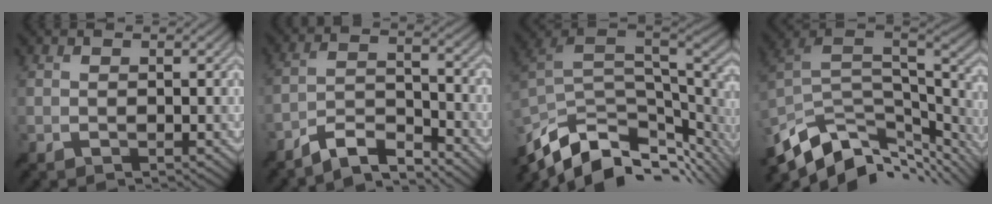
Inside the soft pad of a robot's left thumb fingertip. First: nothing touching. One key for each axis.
{"total": 6.4, "fx": -5.6, "fy": 1.3, "fz": 2.9, "tx": -0.057, "ty": 0.000, "tz": -0.114}
{"total": 12.9, "fx": -6.3, "fy": 6.0, "fz": 9.5, "tx": -0.228, "ty": -0.028, "tz": -0.094}
{"total": 13.1, "fx": -7.3, "fy": 6.6, "fz": 8.6, "tx": -0.210, "ty": -0.025, "tz": -0.116}